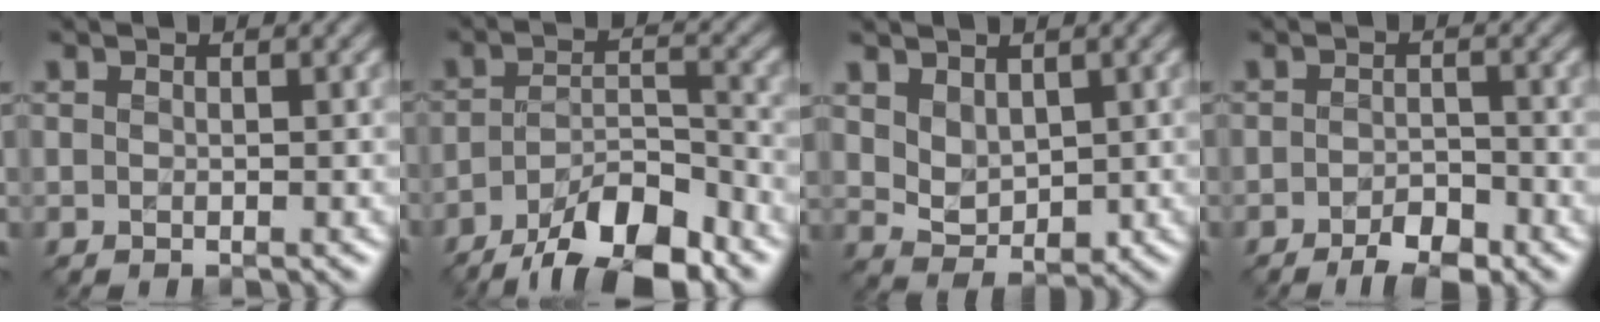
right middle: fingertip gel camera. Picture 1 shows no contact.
{"total": 8.7, "force": [-6.0, 2.7, 5.6], "torque": [-0.091, 0.000, -0.103]}
{"total": 3.0, "force": [1.4, 2.0, 1.8], "torque": [-0.036, -0.008, 0.031]}
{"total": 3.5, "force": [-2.3, 1.4, 2.2], "torque": [-0.032, -0.001, -0.039]}